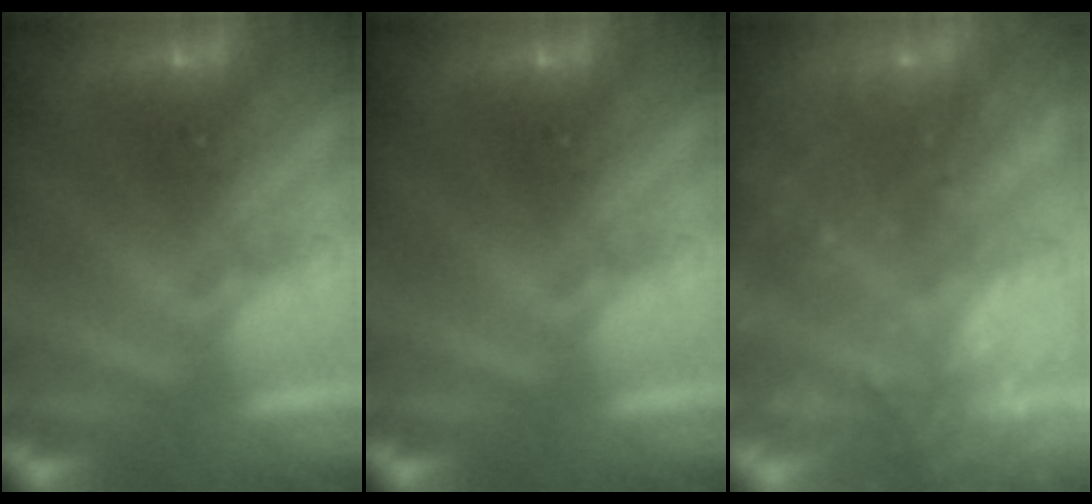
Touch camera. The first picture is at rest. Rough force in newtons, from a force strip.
{"total": 0.0}
{"total": 6.9}